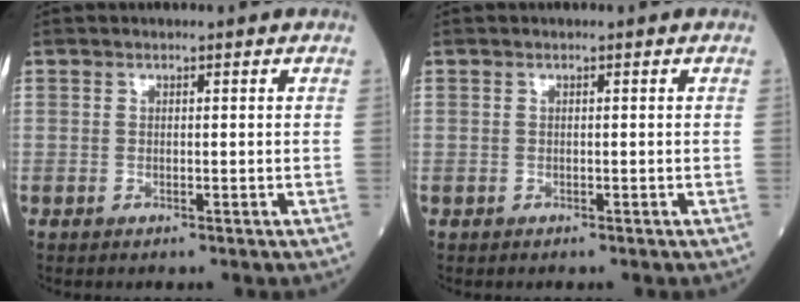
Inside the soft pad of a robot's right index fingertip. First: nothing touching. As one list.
[{"total": 0.0}]